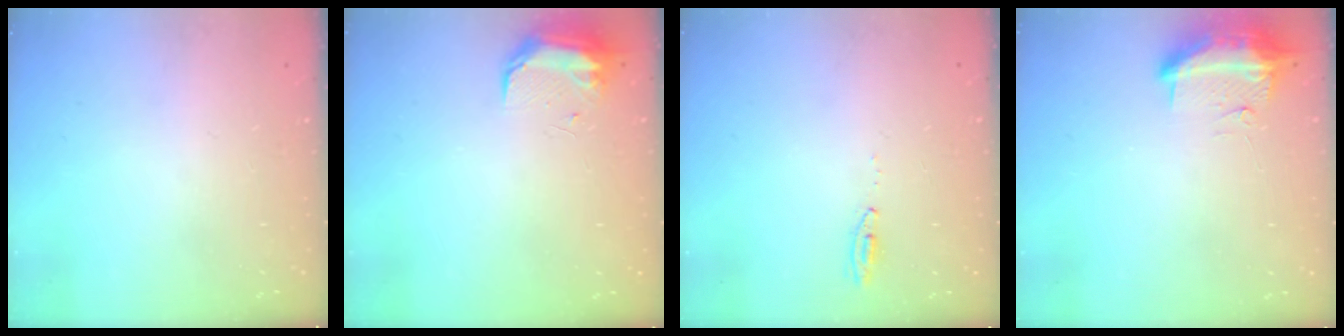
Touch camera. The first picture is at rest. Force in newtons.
{"total": 8.9, "press": 8.8, "slide": 1.1}
{"total": 3.4, "press": 2.9, "slide": 1.7}
{"total": 10.0, "press": 9.9, "slide": 1.7}